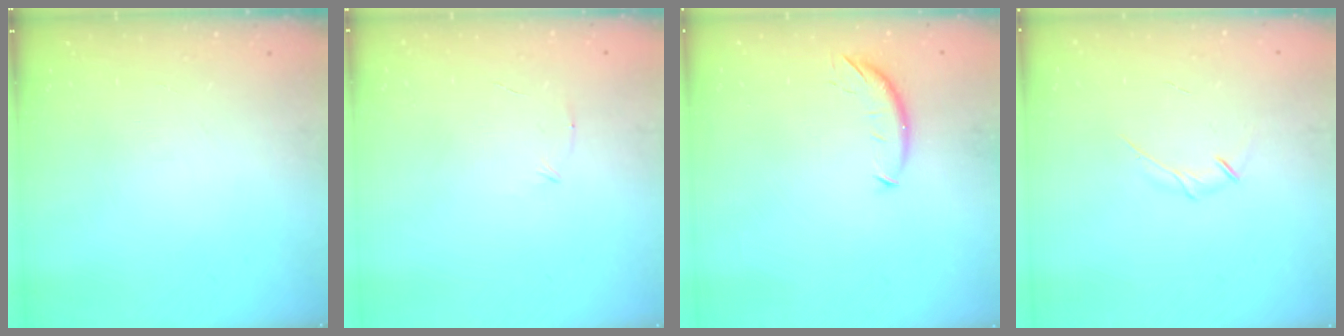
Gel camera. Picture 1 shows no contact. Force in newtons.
{"total": 4.7, "press": 4.5, "slide": 1.3}
{"total": 7.5, "press": 7.5, "slide": 0.6}
{"total": 3.5, "press": 3.4, "slide": 0.8}